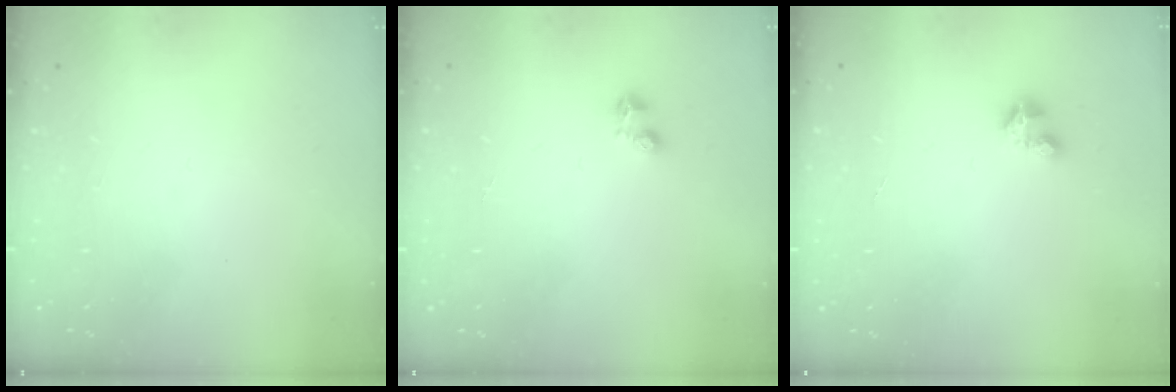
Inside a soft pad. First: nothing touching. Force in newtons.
{"total": 2.9, "press": 2.8, "slide": 0.6}
{"total": 2.8, "press": 2.8, "slide": 0.2}